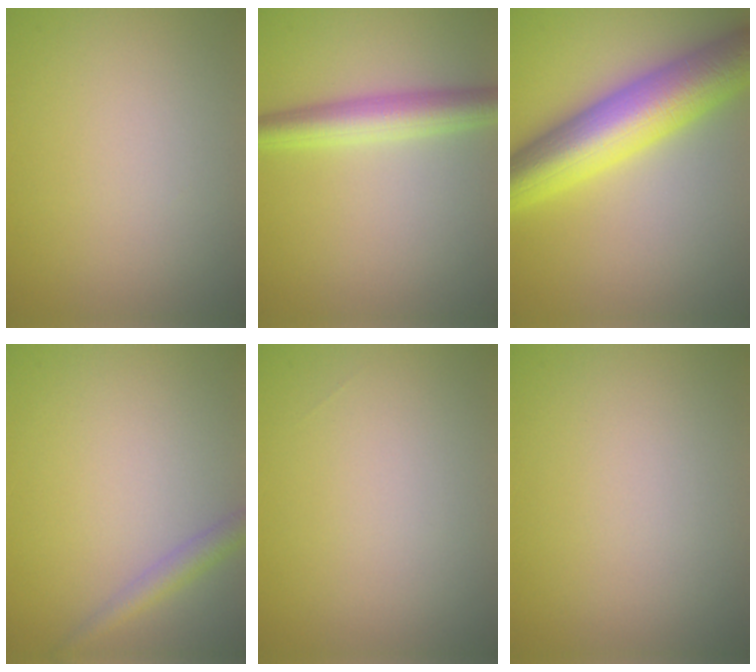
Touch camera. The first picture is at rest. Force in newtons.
{"total": 4.4, "press": 4.4, "slide": 0.1}
{"total": 10.8, "press": 10.8, "slide": 0.2}
{"total": 2.0, "press": 2.0, "slide": 0.0}
{"total": 0.0}
{"total": 0.0}